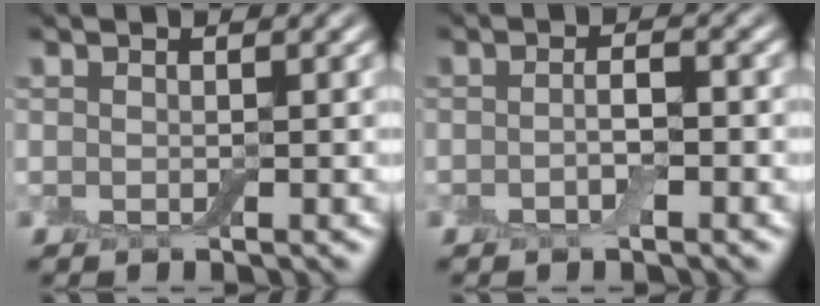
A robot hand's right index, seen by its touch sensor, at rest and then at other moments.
{"total": 1.7, "force": [-0.6, 0.5, 1.5], "torque": [-0.029, 0.000, -0.014]}